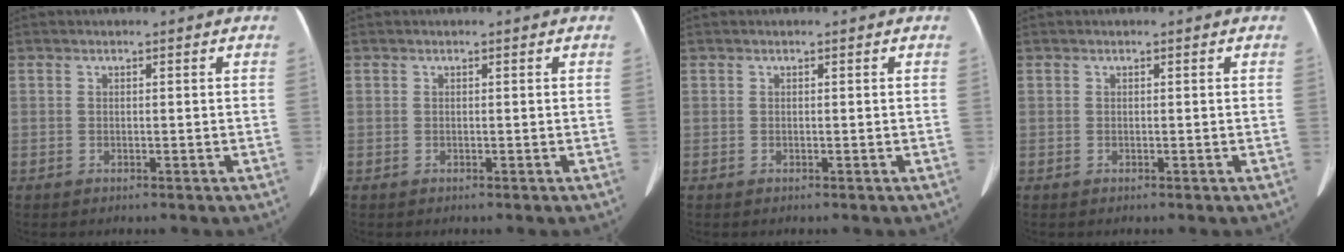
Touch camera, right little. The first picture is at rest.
{"total": 0.0}
{"total": 0.0}
{"total": 0.0}